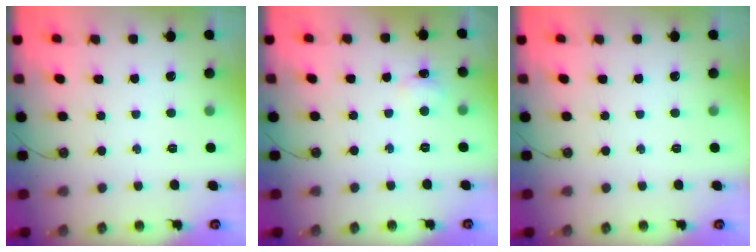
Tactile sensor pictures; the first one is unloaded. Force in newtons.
{"total": 4.0, "press": 3.6, "slide": 1.8}
{"total": 0.0}